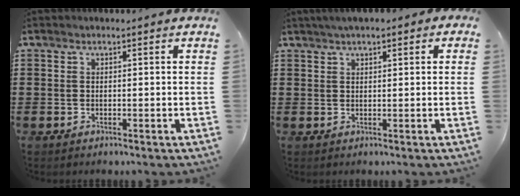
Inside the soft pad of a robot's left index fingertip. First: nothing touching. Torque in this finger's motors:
{"motor_torque": [2.14, 0.00, 1.05, 0.21]}